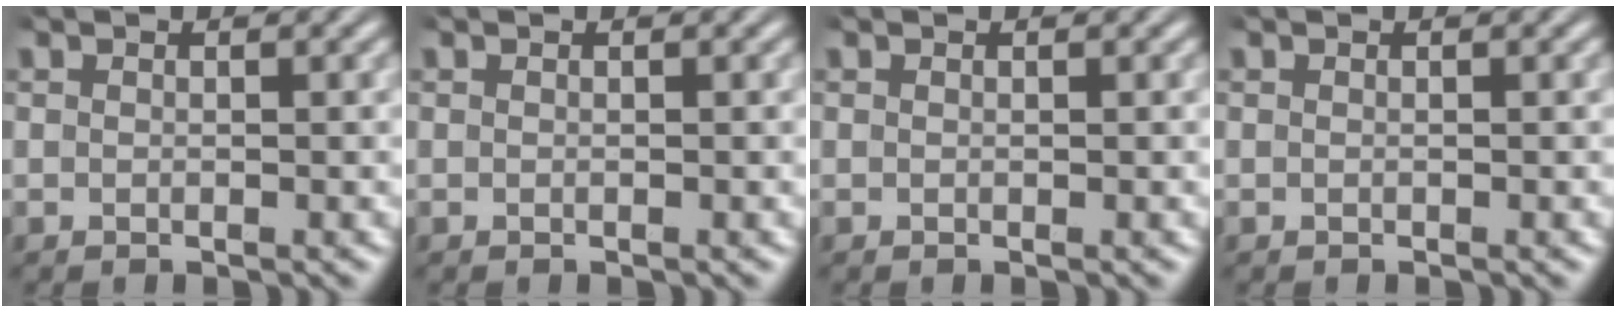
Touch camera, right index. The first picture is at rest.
{"total": 0.0}
{"total": 0.0}
{"total": 0.0}